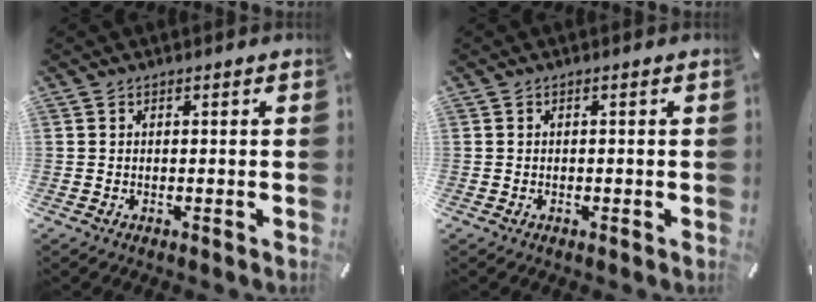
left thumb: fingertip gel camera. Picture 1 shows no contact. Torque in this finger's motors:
{"motor_torque": [-0.17, -0.13, -0.09, -0.04, 0.00]}